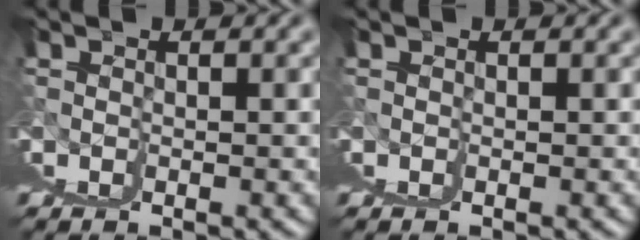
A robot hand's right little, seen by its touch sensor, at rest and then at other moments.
{"total": 0.0}